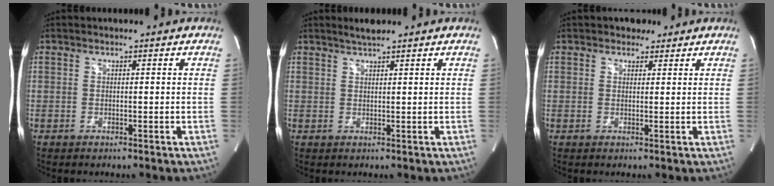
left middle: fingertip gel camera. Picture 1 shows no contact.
{"total": 2.3, "force": [2.0, 0.1, 1.2], "torque": [-0.028, 0.007, 0.037]}
{"total": 2.2, "force": [1.6, 1.4, 0.4], "torque": [-0.006, 0.008, 0.021]}